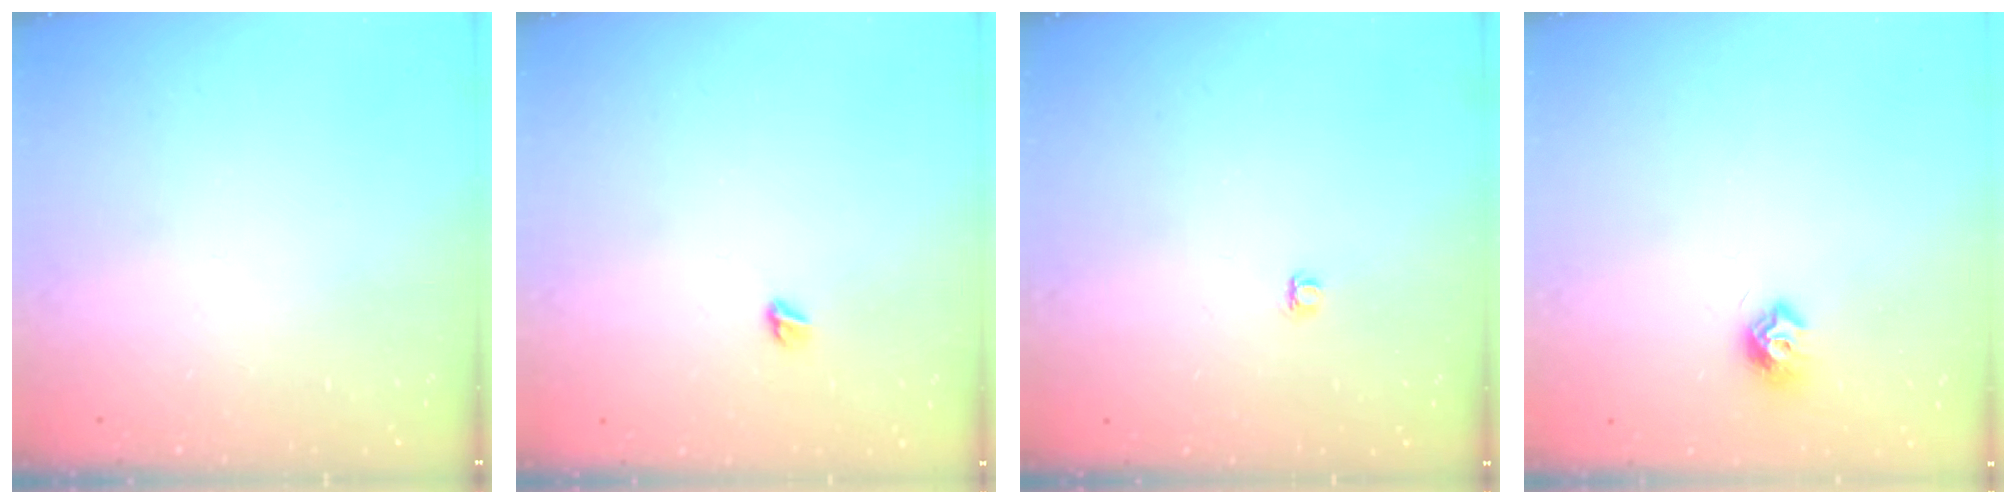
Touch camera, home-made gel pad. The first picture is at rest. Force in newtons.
{"total": 4.2, "press": 4.2, "slide": 0.5}
{"total": 3.8, "press": 3.8, "slide": 0.5}
{"total": 7.3, "press": 7.2, "slide": 0.3}